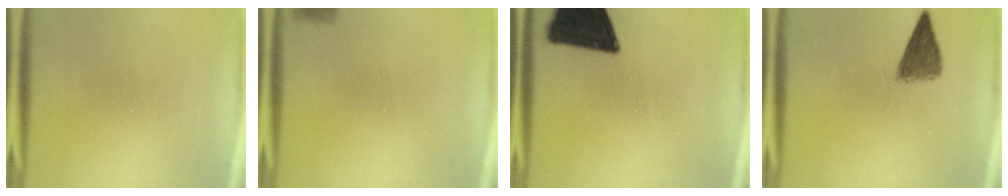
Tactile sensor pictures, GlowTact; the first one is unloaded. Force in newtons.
{"total": 2.9}
{"total": 18.5}
{"total": 5.0}